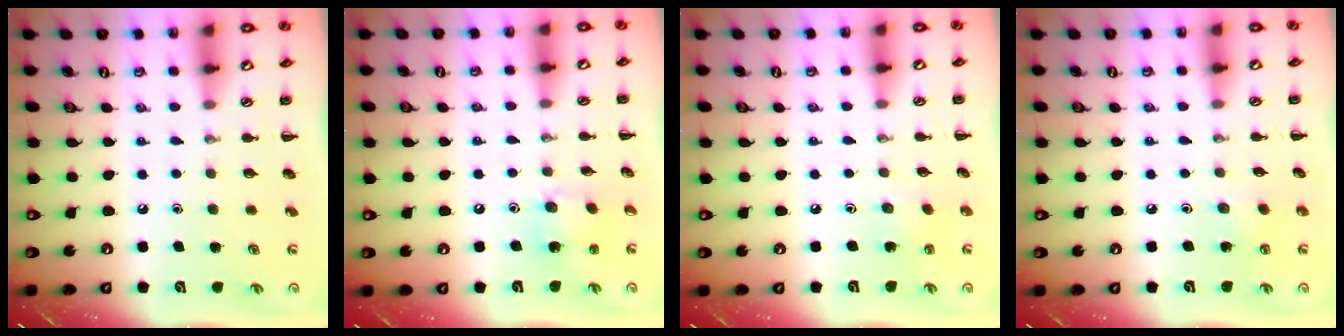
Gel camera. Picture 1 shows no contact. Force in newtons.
{"total": 5.0, "press": 4.9, "slide": 1.0}
{"total": 2.0, "press": 1.9, "slide": 0.7}
{"total": 2.6, "press": 2.4, "slide": 0.8}